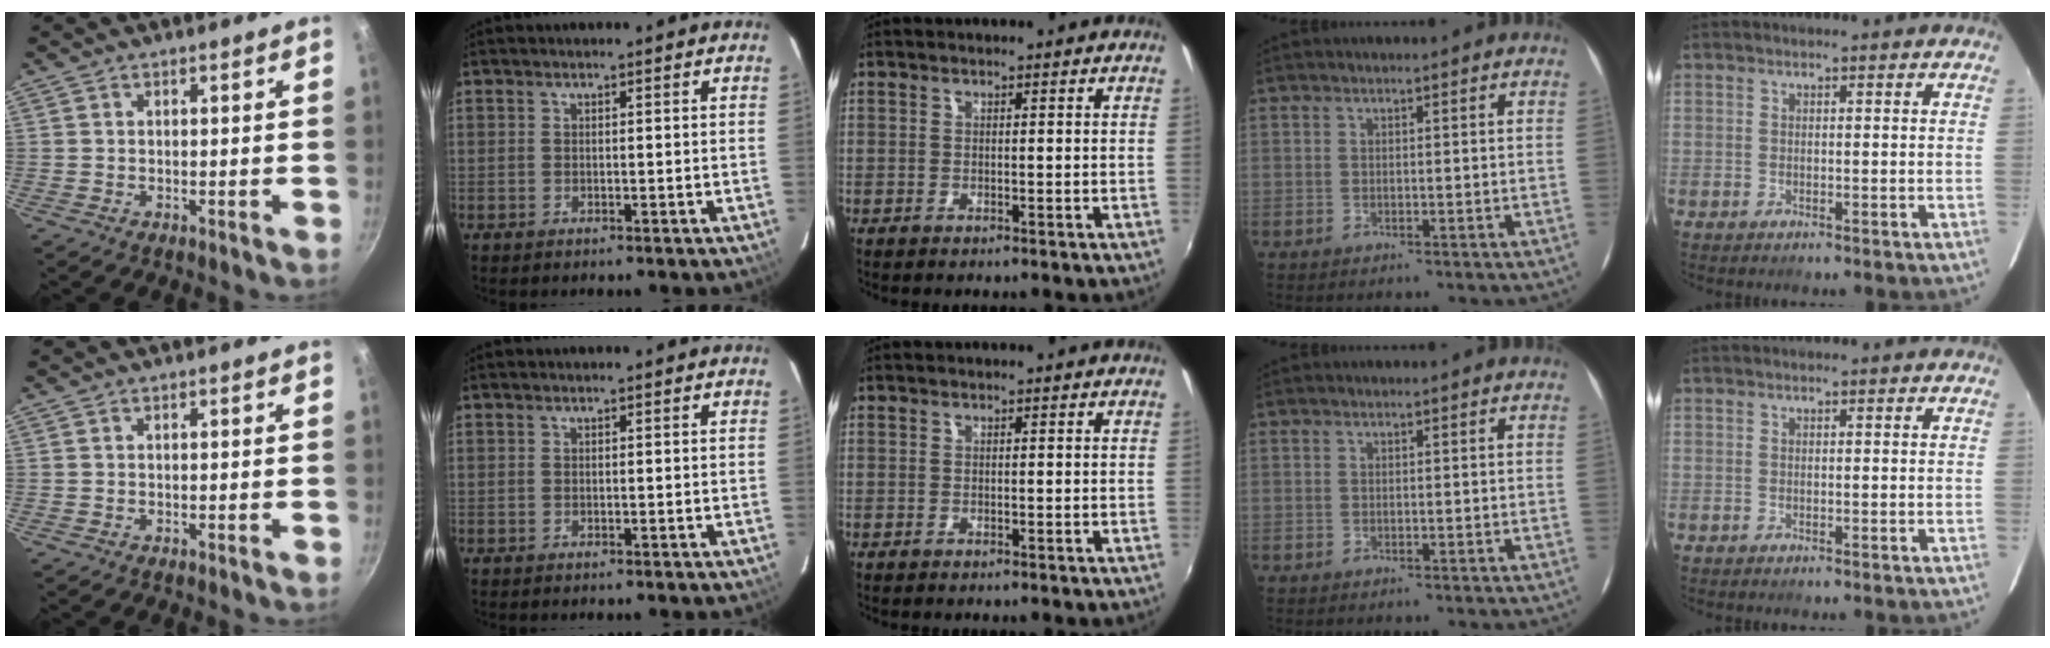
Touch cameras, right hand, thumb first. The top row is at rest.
{}